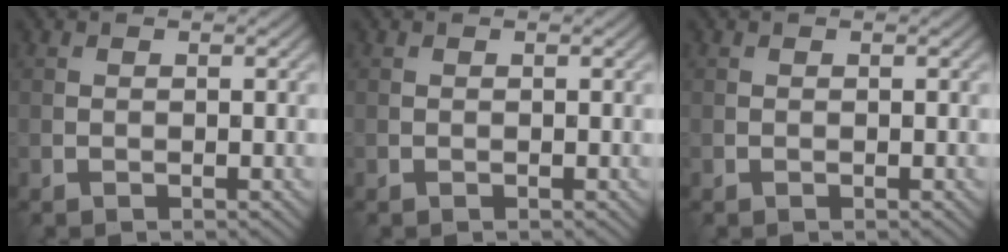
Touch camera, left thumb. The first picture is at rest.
{"total": 0.0}
{"total": 0.0}